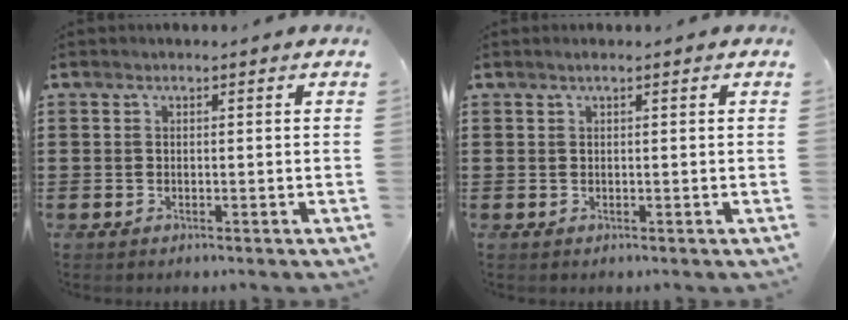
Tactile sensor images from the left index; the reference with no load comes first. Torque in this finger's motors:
{"motor_torque": [0.60, 0.87, 0.13, 0.01]}